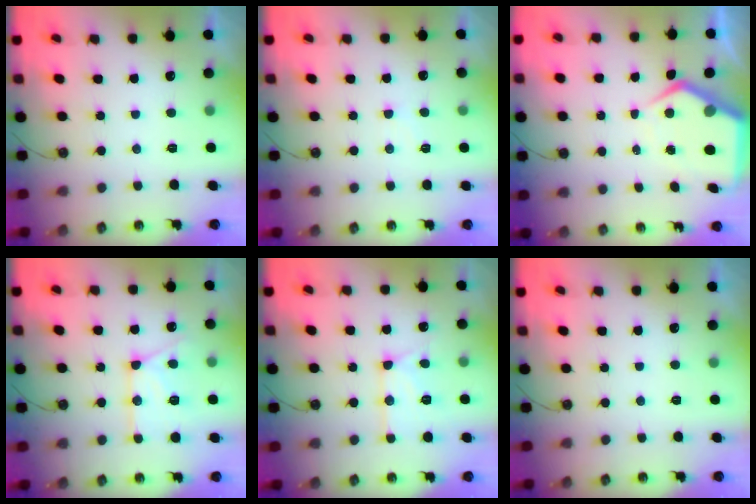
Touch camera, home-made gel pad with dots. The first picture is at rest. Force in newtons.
{"total": 4.1, "press": 4.0, "slide": 0.6}
{"total": 7.7, "press": 7.7, "slide": 0.8}
{"total": 14.1, "press": 14.1, "slide": 1.4}
{"total": 13.2, "press": 13.1, "slide": 1.3}
{"total": 0.0}